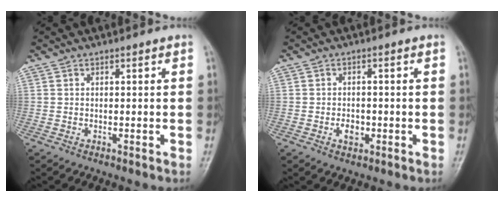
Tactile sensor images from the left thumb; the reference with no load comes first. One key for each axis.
{"total": 2.9, "fx": -0.9, "fy": 2.0, "fz": 1.8, "tx": -0.022, "ty": 0.003, "tz": -0.014}